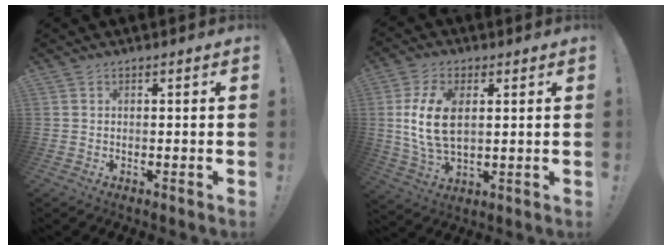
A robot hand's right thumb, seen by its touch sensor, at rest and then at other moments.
{"total": 13.0, "force": [2.1, 7.3, 10.5], "torque": [-0.208, -0.009, 0.037]}